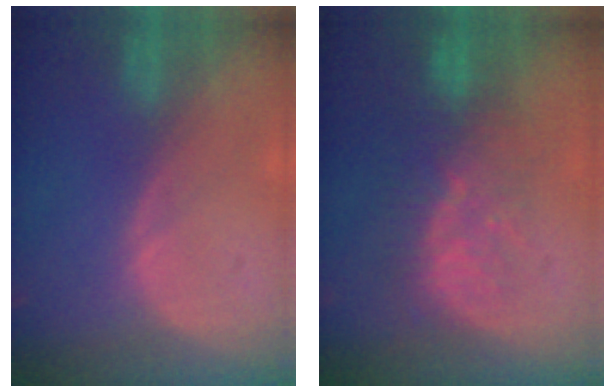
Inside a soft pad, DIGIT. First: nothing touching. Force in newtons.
{"total": 8.3, "press": 7.8, "slide": 2.9}